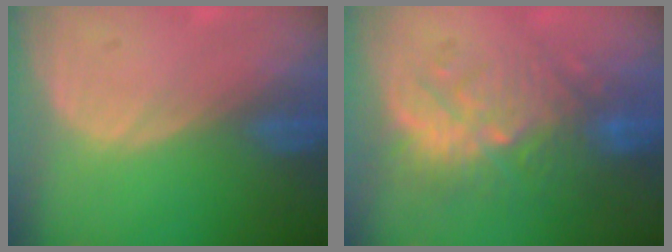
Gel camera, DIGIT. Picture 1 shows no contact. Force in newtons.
{"total": 9.4, "press": 9.2, "slide": 1.9}